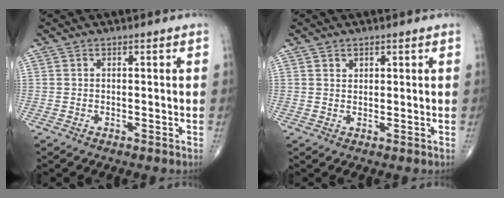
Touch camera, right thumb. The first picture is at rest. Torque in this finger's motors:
{"motor_torque": [-0.16, -0.09, -0.05, 0.20, 0.00]}